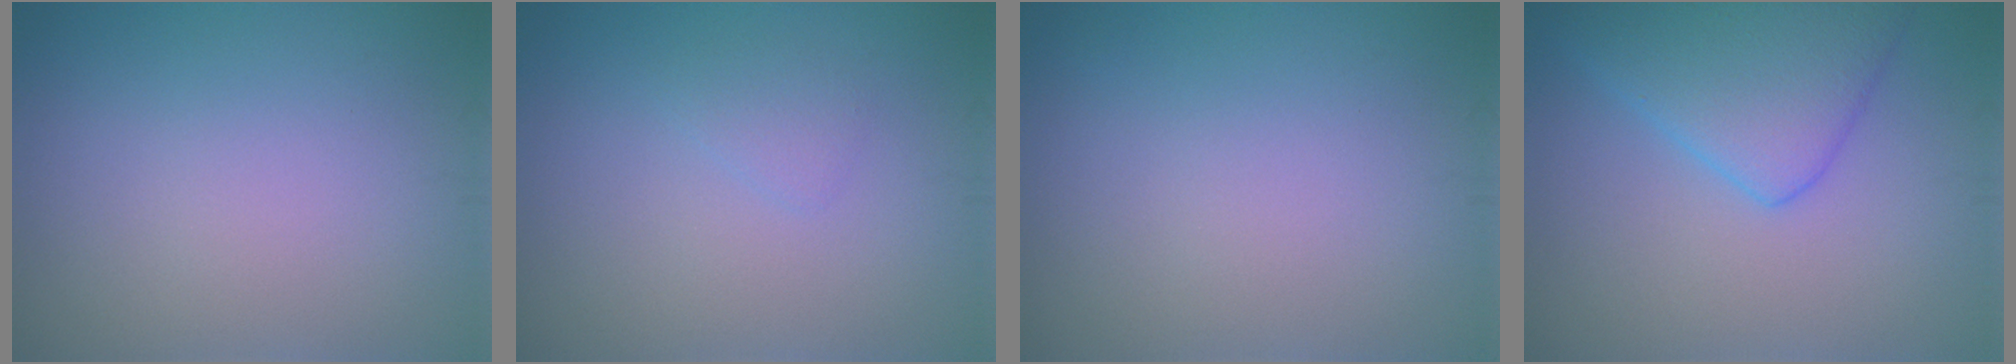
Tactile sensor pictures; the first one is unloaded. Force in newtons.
{"total": 0.9, "press": 0.9, "slide": 0.1}
{"total": 0.0}
{"total": 5.9, "press": 5.9, "slide": 0.2}